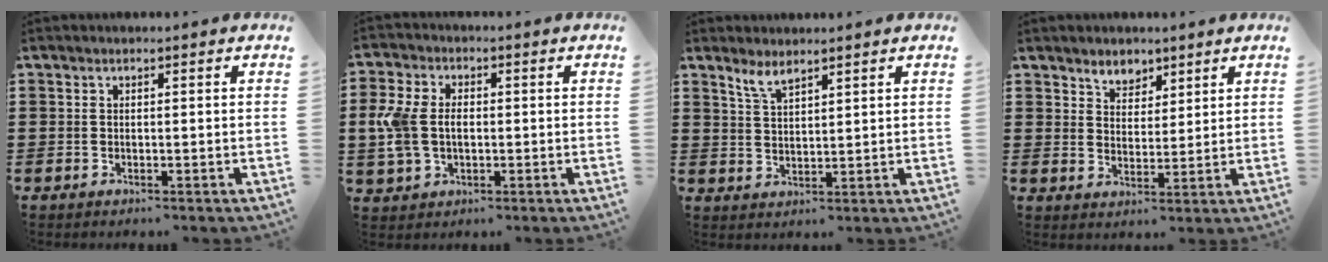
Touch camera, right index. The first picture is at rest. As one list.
[{"total": 5.9, "force": [-0.2, 4.2, 4.2], "torque": [-0.122, 0.001, -0.015]}, {"total": 3.3, "force": [2.6, 0.9, 1.8], "torque": [-0.043, 0.003, 0.049]}, {"total": 4.0, "force": [3.1, 2.4, 0.3], "torque": [-0.022, 0.006, 0.058]}]